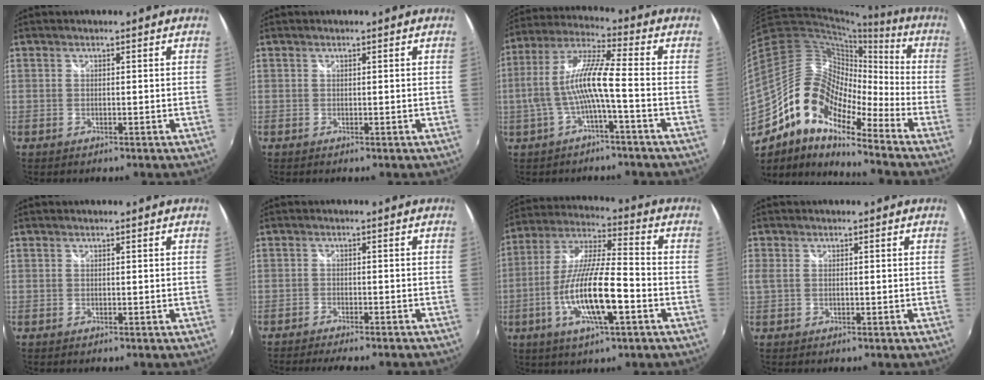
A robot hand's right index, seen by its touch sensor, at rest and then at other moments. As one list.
[{"total": 0.0}, {"total": 10.4, "force": [-2.5, 0.7, 10.1], "torque": [-0.208, 0.009, -0.038]}, {"total": 16.7, "force": [-10.1, 7.4, 11.0], "torque": [-0.188, 0.001, -0.208]}, {"total": 0.0}, {"total": 9.2, "force": [-8.1, 1.4, 4.2], "torque": [-0.095, -0.016, -0.118]}, {"total": 15.9, "force": [-5.4, 3.3, 14.6], "torque": [-0.292, -0.013, -0.102]}, {"total": 2.5, "force": [0.3, 1.4, 2.1], "torque": [-0.044, -0.005, 0.004]}]